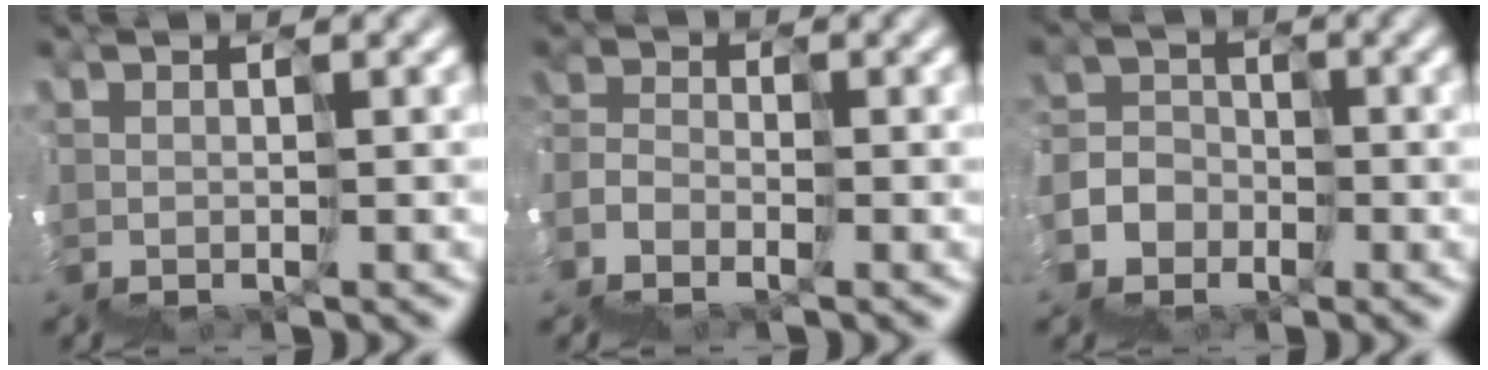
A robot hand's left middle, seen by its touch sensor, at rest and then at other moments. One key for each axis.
{"total": 4.6, "fx": -4.1, "fy": 0.6, "fz": -2.0, "tx": 0.042, "ty": -0.001, "tz": -0.074}
{"total": 6.1, "fx": -4.6, "fy": 3.3, "fz": -2.2, "tx": 0.053, "ty": -0.002, "tz": -0.088}